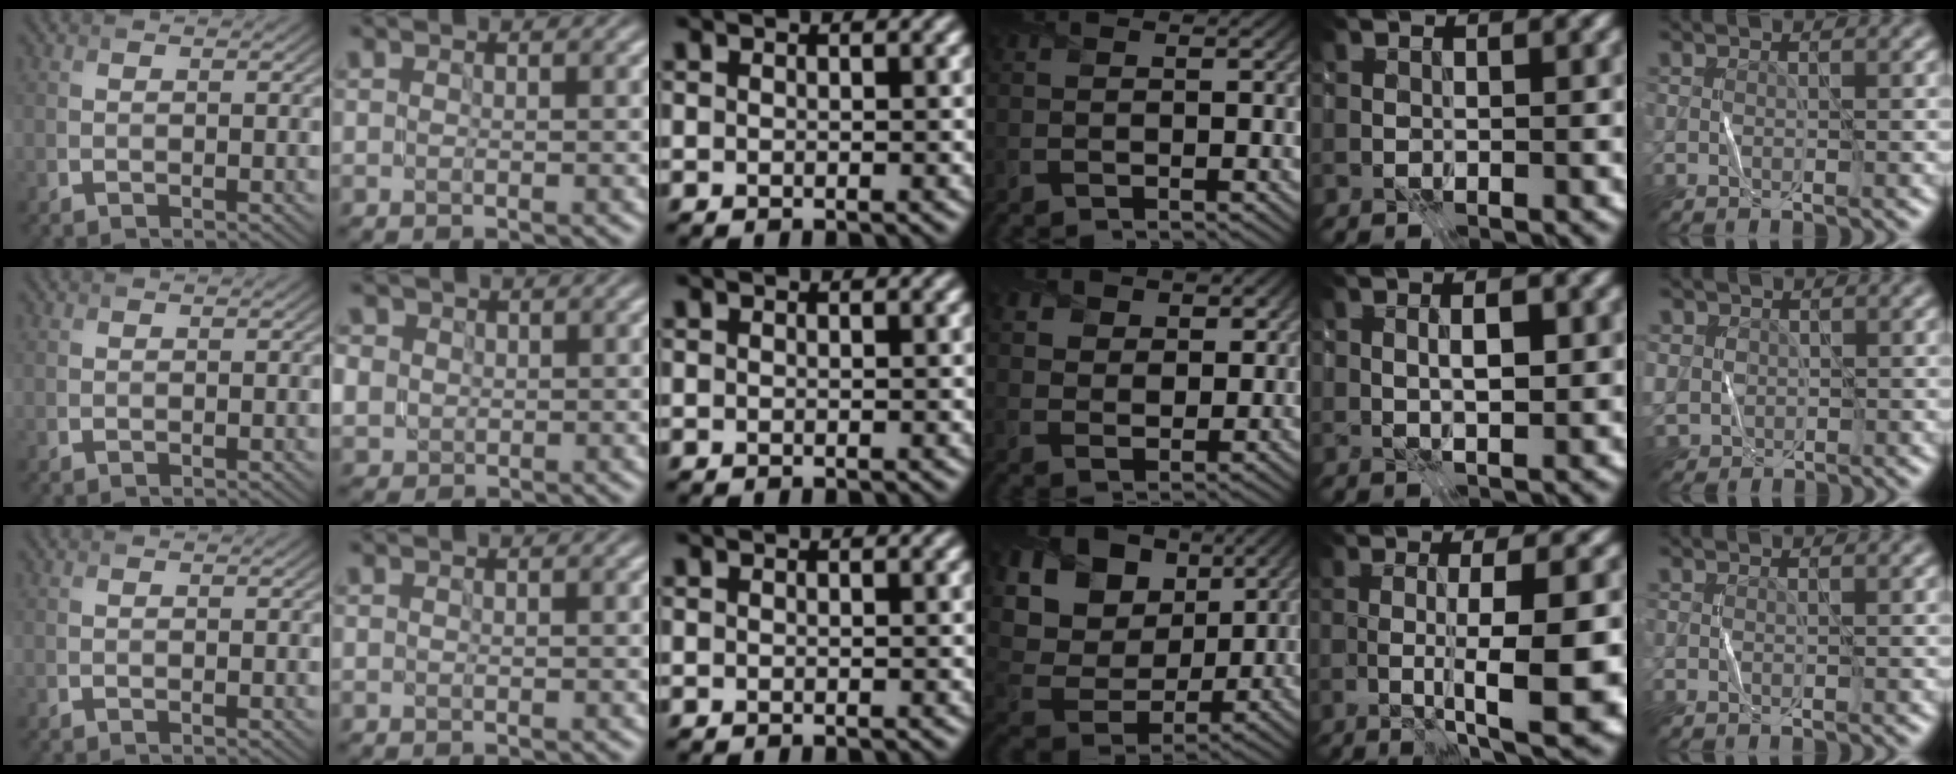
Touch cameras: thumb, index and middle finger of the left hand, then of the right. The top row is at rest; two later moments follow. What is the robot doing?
{"motion": "fold", "object": "shorts"}